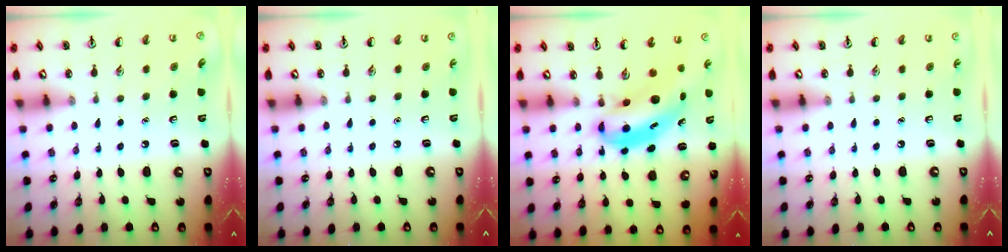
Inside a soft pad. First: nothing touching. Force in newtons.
{"total": 0.0}
{"total": 7.1, "press": 6.9, "slide": 1.8}
{"total": 0.0}